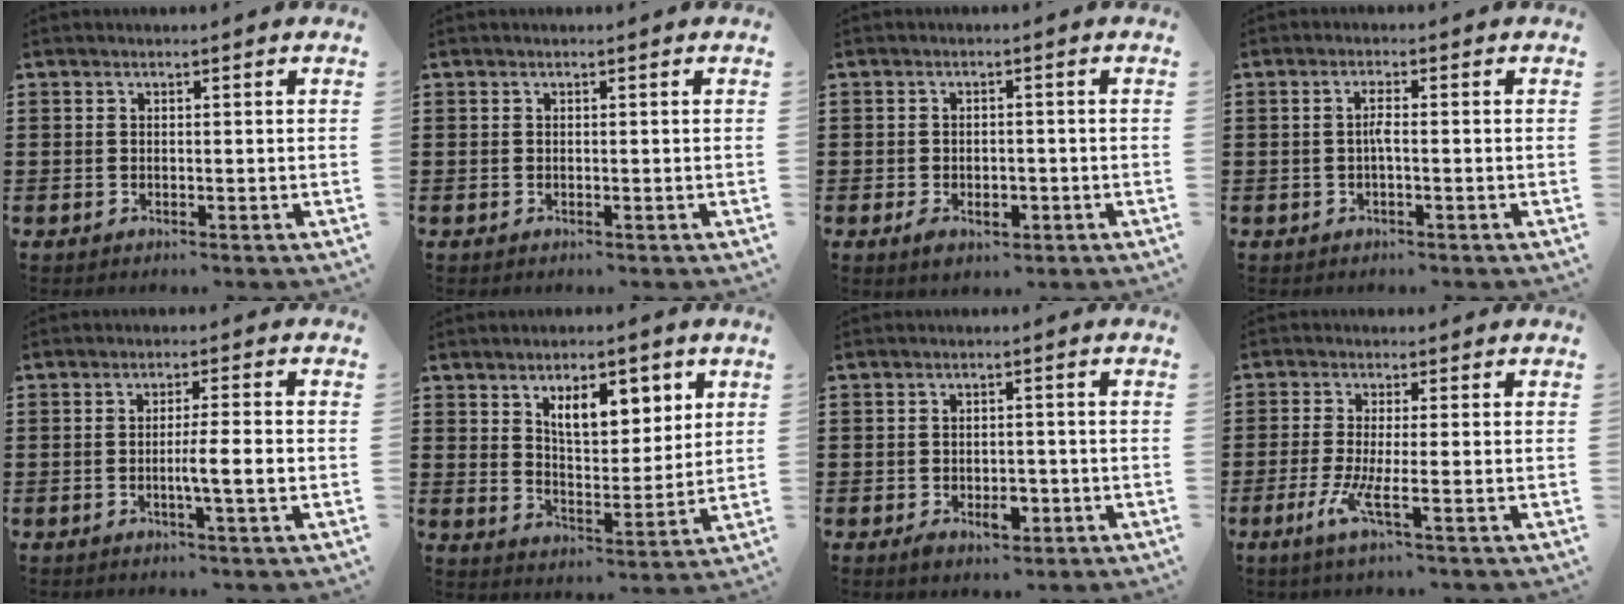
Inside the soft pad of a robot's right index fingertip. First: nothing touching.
{"total": 0.0}
{"total": 2.6, "force": [-1.1, 1.5, 1.7], "torque": [-0.033, 0.000, -0.021]}
{"total": 2.0, "force": [-0.4, 0.2, 2.0], "torque": [-0.040, 0.000, -0.008]}
{"total": 4.4, "force": [-0.9, 0.0, 4.3], "torque": [-0.073, -0.006, -0.018]}
{"total": 8.1, "force": [4.3, 3.7, 5.8], "torque": [-0.096, -0.002, 0.069]}
{"total": 3.8, "force": [-1.6, 2.0, 2.8], "torque": [-0.047, 0.003, -0.026]}
{"total": 4.9, "force": [-1.7, 0.3, 4.6], "torque": [-0.105, -0.020, -0.037]}